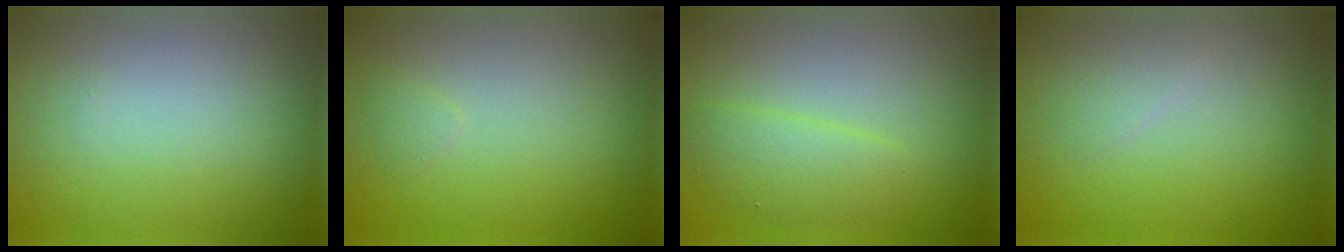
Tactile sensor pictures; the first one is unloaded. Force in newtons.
{"total": 0.6, "press": 0.6, "slide": 0.1}
{"total": 2.4, "press": 2.4, "slide": 0.1}
{"total": 1.0, "press": 1.0, "slide": 0.1}